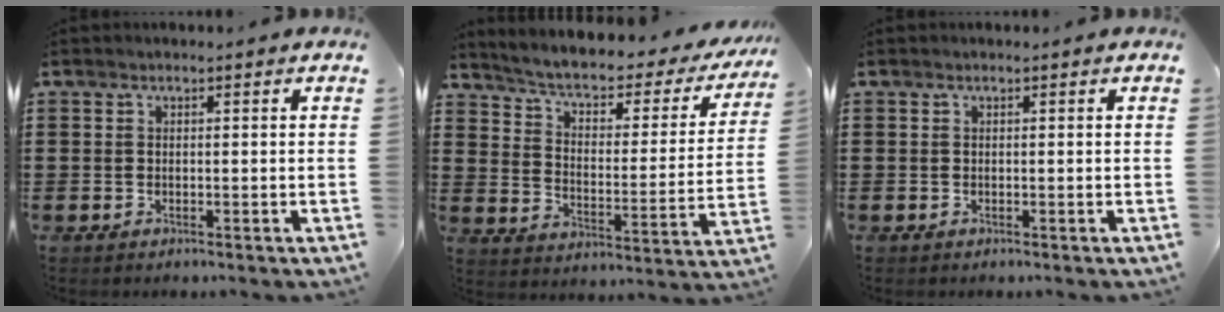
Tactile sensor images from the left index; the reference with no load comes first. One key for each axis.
{"total": 4.1, "fx": 2.5, "fy": 1.5, "fz": 3.0, "tx": -0.070, "ty": -0.020, "tz": 0.032}
{"total": 0.0}